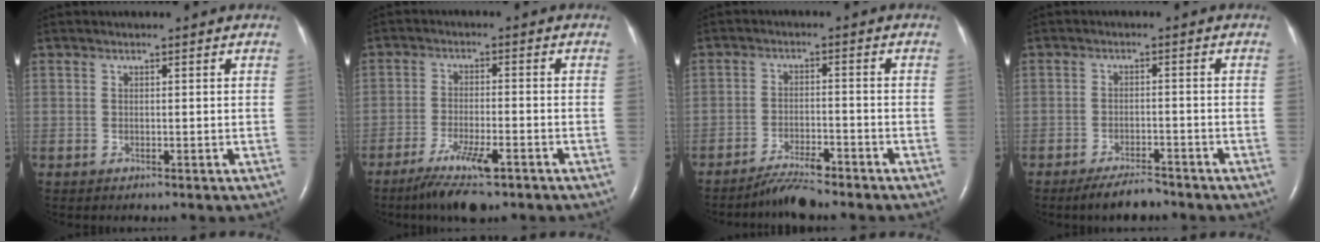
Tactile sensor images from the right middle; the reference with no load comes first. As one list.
[{"total": 7.7, "force": [-5.0, 1.2, 5.7], "torque": [-0.113, -0.016, -0.083]}, {"total": 4.6, "force": [-4.2, 0.3, 1.9], "torque": [-0.040, -0.014, -0.076]}, {"total": 4.6, "force": [-4.0, 1.0, 2.1], "torque": [-0.043, -0.007, -0.068]}]